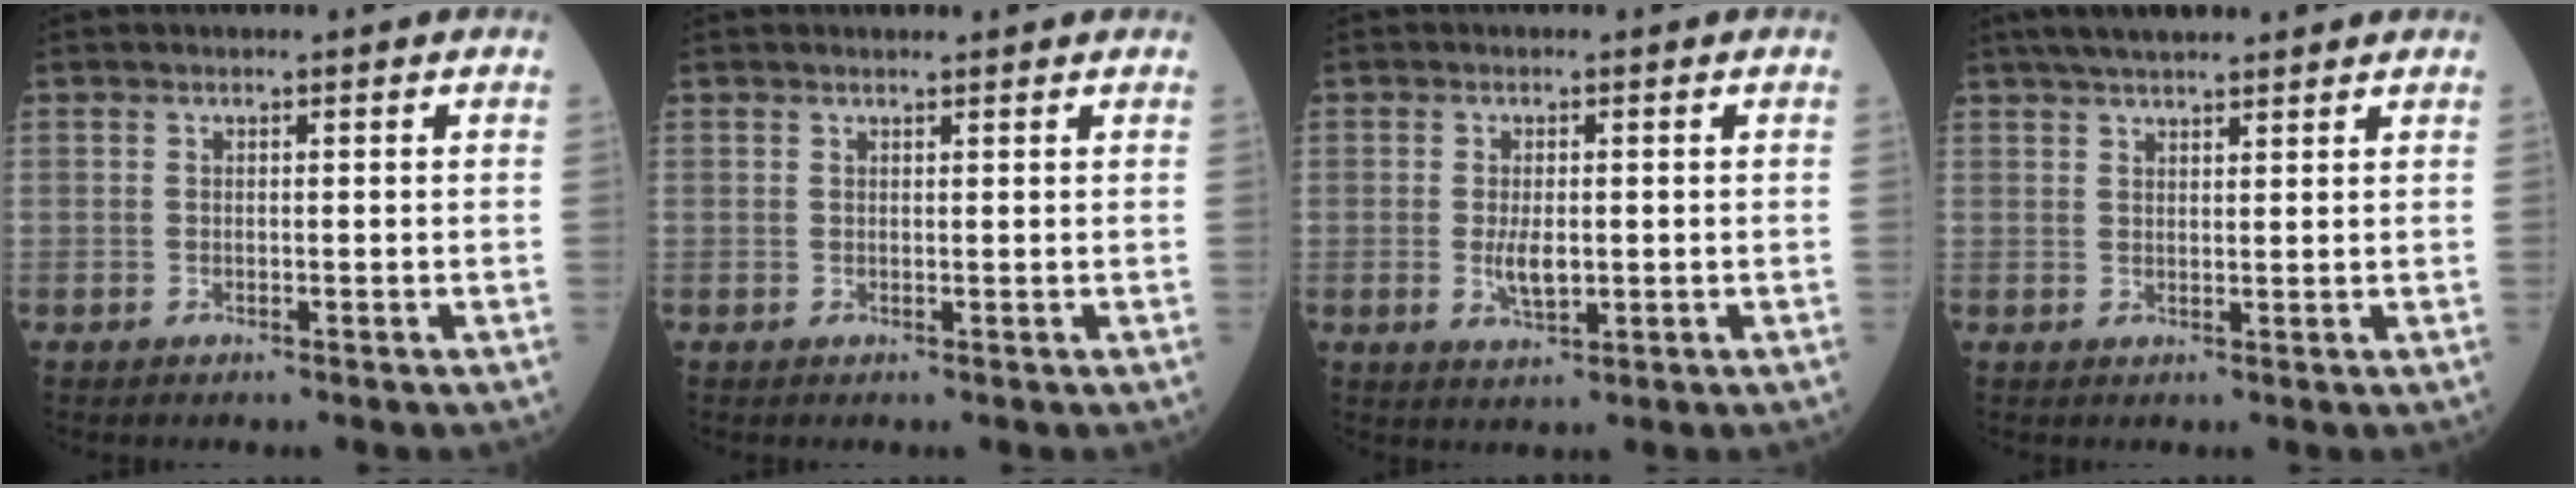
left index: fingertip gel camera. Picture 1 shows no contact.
{"total": 1.6, "force": [1.6, 0.2, 0.4], "torque": [-0.011, 0.011, 0.022]}
{"total": 3.6, "force": [-0.3, 1.5, 3.3], "torque": [-0.069, -0.006, -0.002]}
{"total": 7.7, "force": [6.6, 1.2, 3.9], "torque": [-0.061, 0.036, 0.105]}